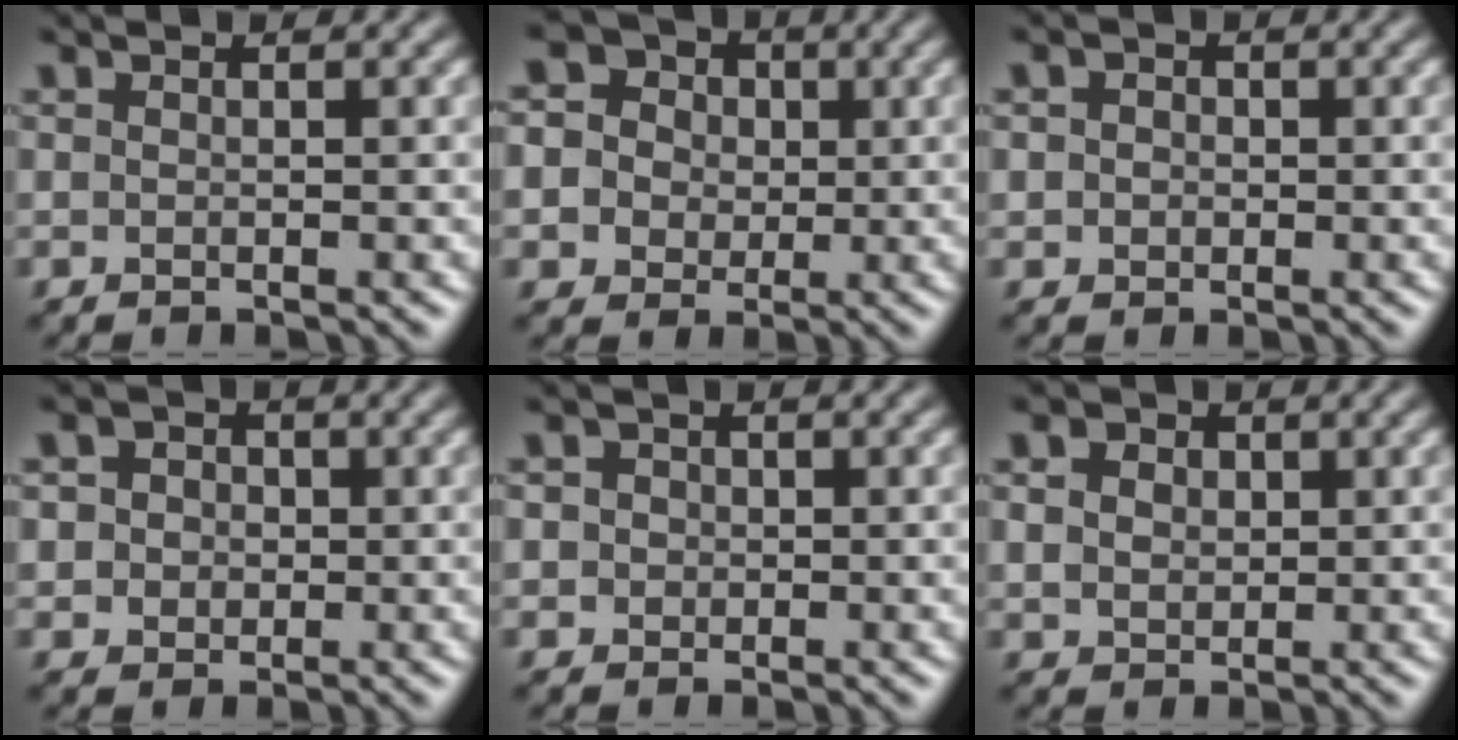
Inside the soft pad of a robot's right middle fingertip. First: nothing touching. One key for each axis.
{"total": 7.7, "fx": 1.5, "fy": 7.0, "fz": 2.8, "tx": -0.064, "ty": 0.037, "tz": 0.007}
{"total": 1.8, "fx": 0.4, "fy": 1.6, "fz": 0.7, "tx": -0.001, "ty": 0.009, "tz": -0.005}
{"total": 4.2, "fx": 1.2, "fy": 3.6, "fz": 1.8, "tx": -0.020, "ty": 0.017, "tz": 0.003}
{"total": 2.1, "fx": 0.5, "fy": 1.8, "fz": 0.8, "tx": 0.001, "ty": 0.012, "tz": -0.001}
{"total": 4.6, "fx": 2.0, "fy": 3.3, "fz": 2.3, "tx": -0.048, "ty": 0.016, "tz": 0.015}